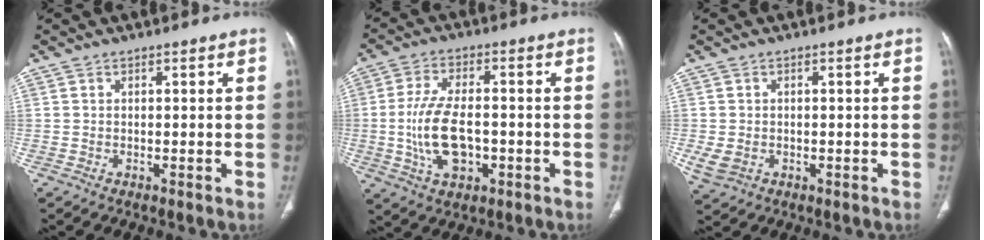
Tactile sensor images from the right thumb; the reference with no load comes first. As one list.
[{"total": 11.5, "force": [-1.8, 6.1, 9.6], "torque": [-0.183, 0.008, -0.027]}, {"total": 3.5, "force": [-0.7, 2.7, 2.1], "torque": [-0.049, 0.000, -0.003]}]